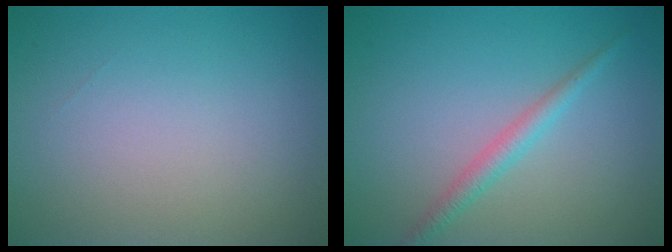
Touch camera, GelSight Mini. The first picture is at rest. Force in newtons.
{"total": 1.9, "press": 1.9, "slide": 0.1}